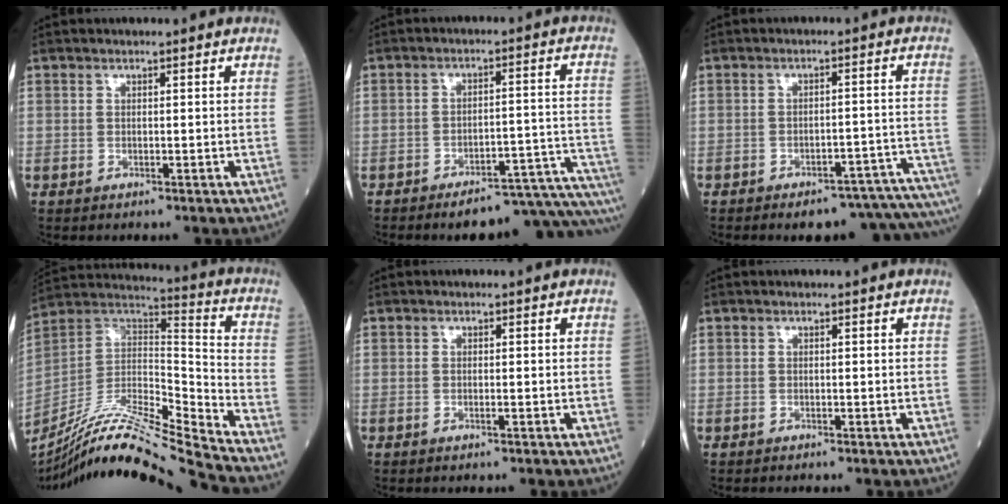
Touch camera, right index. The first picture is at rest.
{"total": 16.8, "force": [-15.3, 0.5, 6.9], "torque": [-0.016, 0.028, -0.193]}
{"total": 15.0, "force": [-14.2, 1.7, 4.7], "torque": [0.014, 0.029, -0.166]}
{"total": 20.6, "force": [-18.2, -1.4, 9.3], "torque": [-0.192, 0.008, -0.329]}
{"total": 0.0}
{"total": 0.0}